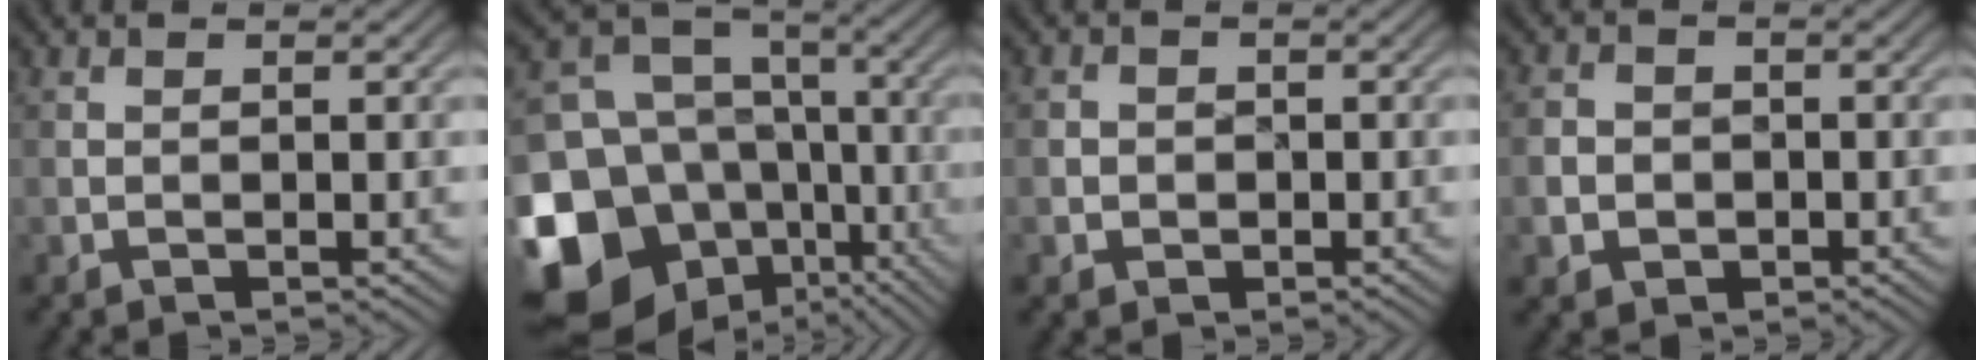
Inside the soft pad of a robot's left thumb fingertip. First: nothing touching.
{"total": 20.4, "force": [-7.9, 16.3, 9.3], "torque": [-0.237, -0.049, -0.117]}
{"total": 1.9, "force": [-0.3, 1.8, 0.6], "torque": [-0.001, -0.002, -0.009]}
{"total": 3.6, "force": [-1.0, 3.3, 1.2], "torque": [-0.023, -0.003, -0.028]}